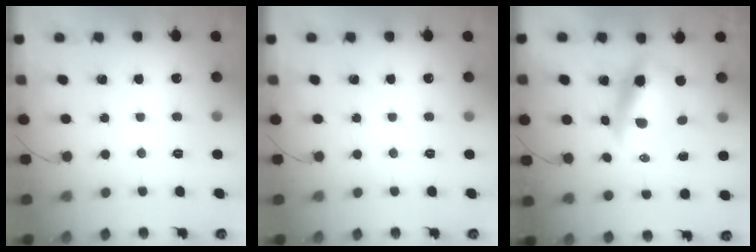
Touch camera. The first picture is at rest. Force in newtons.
{"total": 0.0}
{"total": 8.9, "press": 8.7, "slide": 2.2}